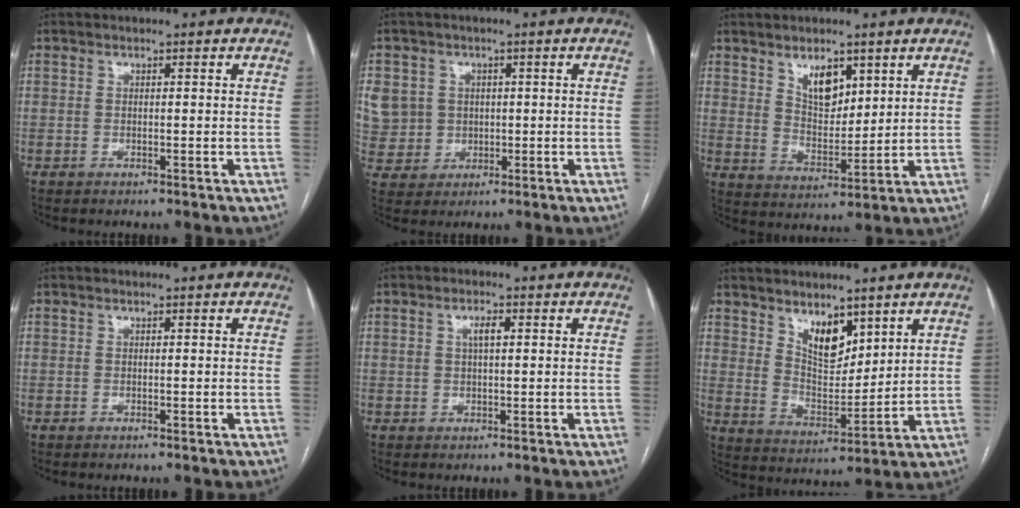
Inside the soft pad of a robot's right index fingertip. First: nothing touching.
{"total": 9.4, "force": [1.3, 9.1, 2.1], "torque": [-0.068, 0.033, 0.047]}
{"total": 6.7, "force": [3.8, 3.4, 4.2], "torque": [-0.076, -0.004, 0.077]}
{"total": 0.0}
{"total": 2.4, "force": [0.6, 1.0, 2.1], "torque": [-0.041, 0.011, 0.012]}
{"total": 7.8, "force": [5.0, 3.6, 4.9], "torque": [-0.086, -0.008, 0.100]}